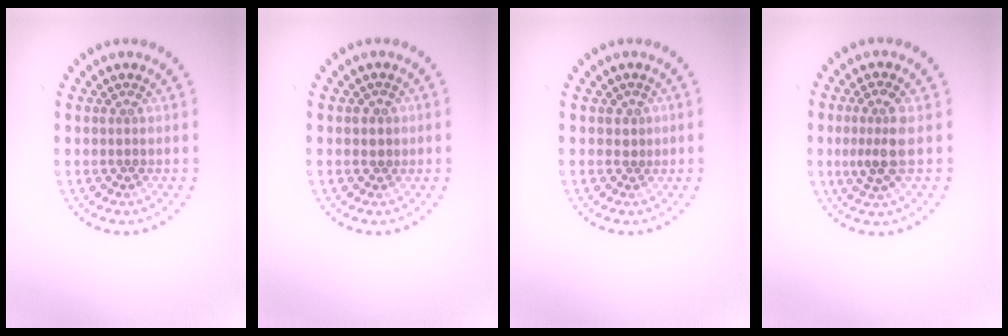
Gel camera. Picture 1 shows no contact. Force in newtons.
{"total": 0.8, "press": 0.5, "slide": 0.6}
{"total": 0.6, "press": 0.3, "slide": 0.5}
{"total": 2.9, "press": 2.6, "slide": 1.3}